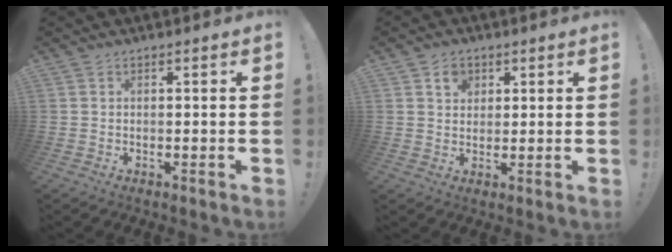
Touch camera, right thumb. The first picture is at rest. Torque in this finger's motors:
{"motor_torque": [0.16, 0.58, 0.12, -0.04, 0.00]}